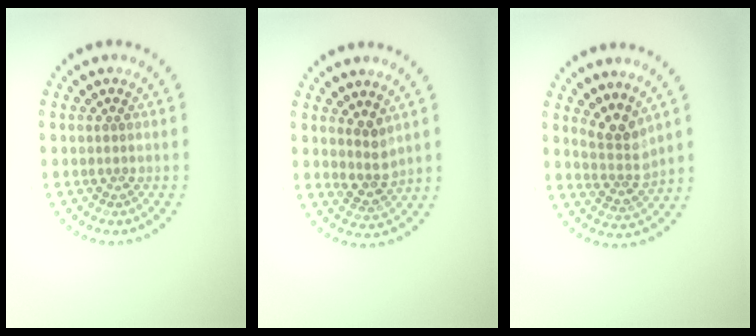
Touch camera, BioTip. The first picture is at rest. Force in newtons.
{"total": 2.4, "press": 1.9, "slide": 1.4}
{"total": 3.1, "press": 2.2, "slide": 2.1}